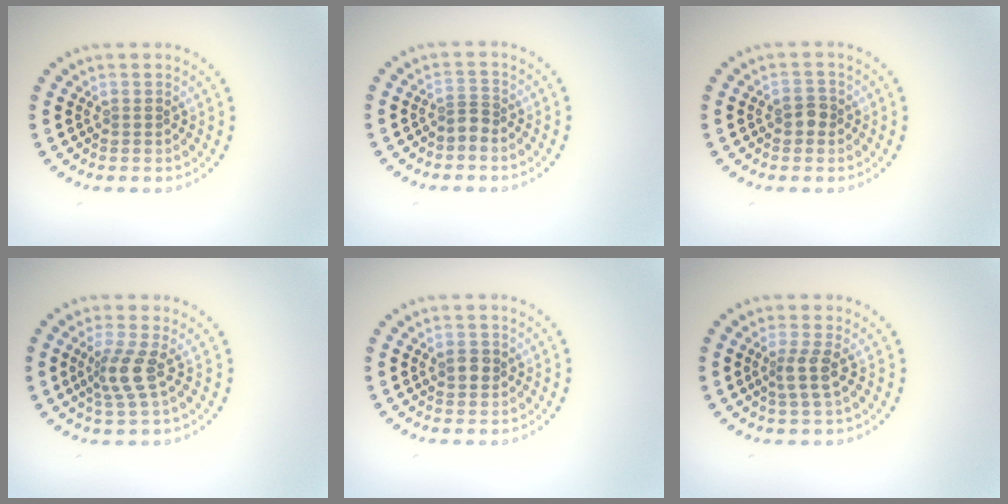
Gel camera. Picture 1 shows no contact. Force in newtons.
{"total": 1.1, "press": 0.7, "slide": 0.9}
{"total": 1.6, "press": 1.6, "slide": 0.5}
{"total": 2.8, "press": 2.2, "slide": 1.8}
{"total": 1.5, "press": 1.5, "slide": 0.1}
{"total": 2.2, "press": 1.8, "slide": 1.3}